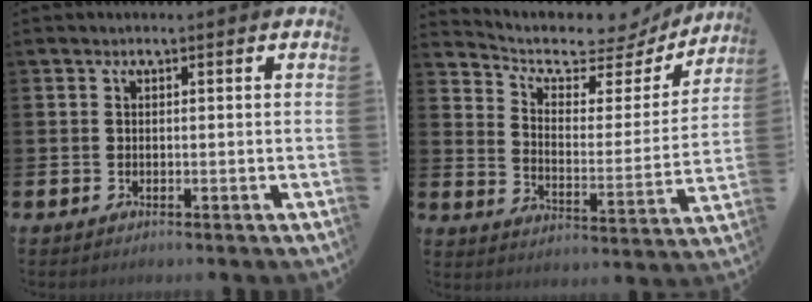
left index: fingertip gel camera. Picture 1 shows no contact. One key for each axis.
{"total": 6.5, "fx": 5.9, "fy": 2.4, "fz": 1.7, "tx": -0.057, "ty": -0.053, "tz": 0.093}